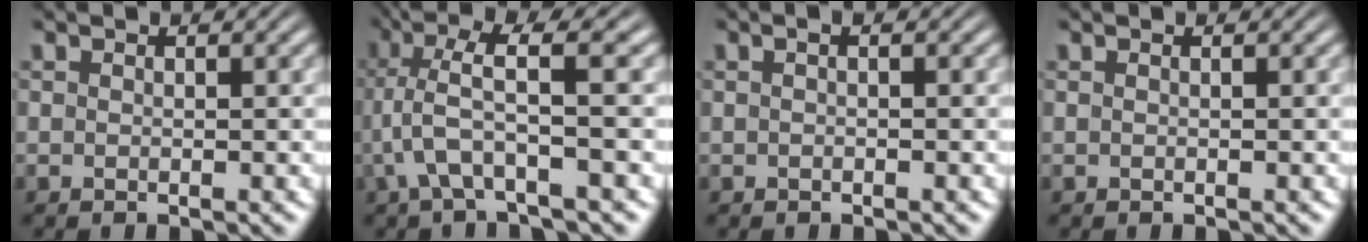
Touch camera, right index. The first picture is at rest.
{"total": 5.9, "force": [1.2, 2.3, 5.3], "torque": [-0.115, 0.006, 0.015]}
{"total": 0.8, "force": [-0.1, 0.0, 0.8], "torque": [-0.005, 0.007, -0.005]}
{"total": 0.0}